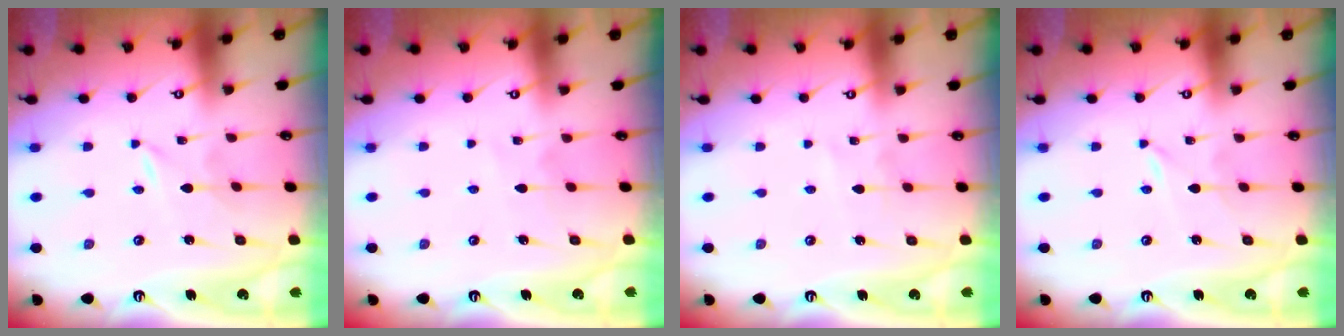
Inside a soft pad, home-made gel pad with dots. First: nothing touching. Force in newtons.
{"total": 3.6, "press": 3.6, "slide": 0.4}
{"total": 2.8, "press": 2.8, "slide": 0.4}
{"total": 0.0}